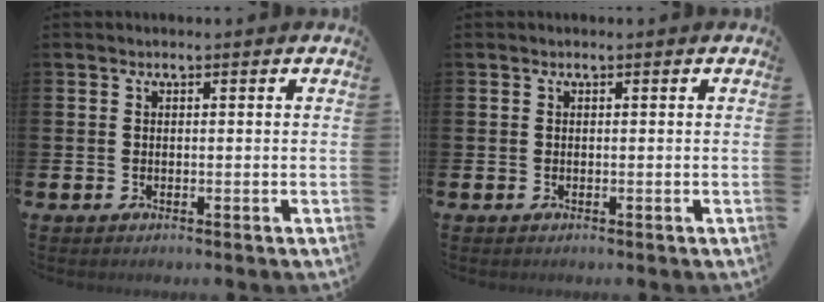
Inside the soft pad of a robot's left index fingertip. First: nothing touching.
{"total": 0.0}